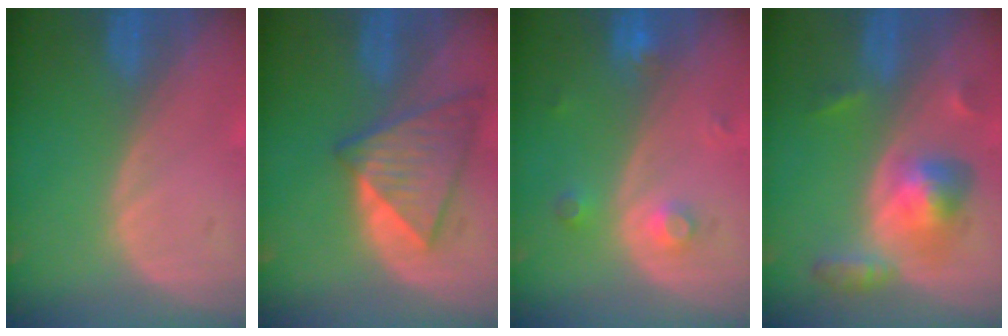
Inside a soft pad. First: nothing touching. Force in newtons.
{"total": 7.6, "press": 7.3, "slide": 2.2}
{"total": 3.2, "press": 3.0, "slide": 1.1}
{"total": 6.1, "press": 6.1, "slide": 0.3}